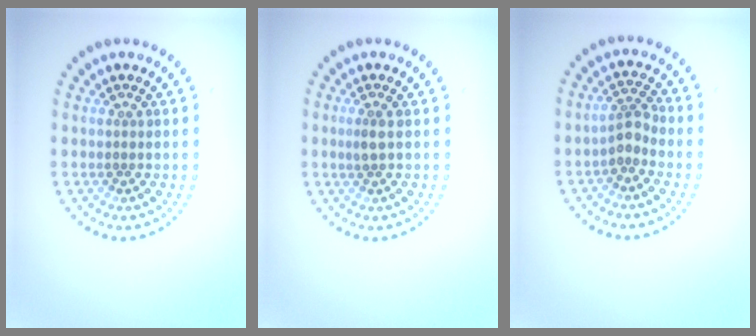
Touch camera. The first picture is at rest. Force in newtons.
{"total": 1.1, "press": 1.0, "slide": 0.5}
{"total": 2.0, "press": 1.6, "slide": 1.3}